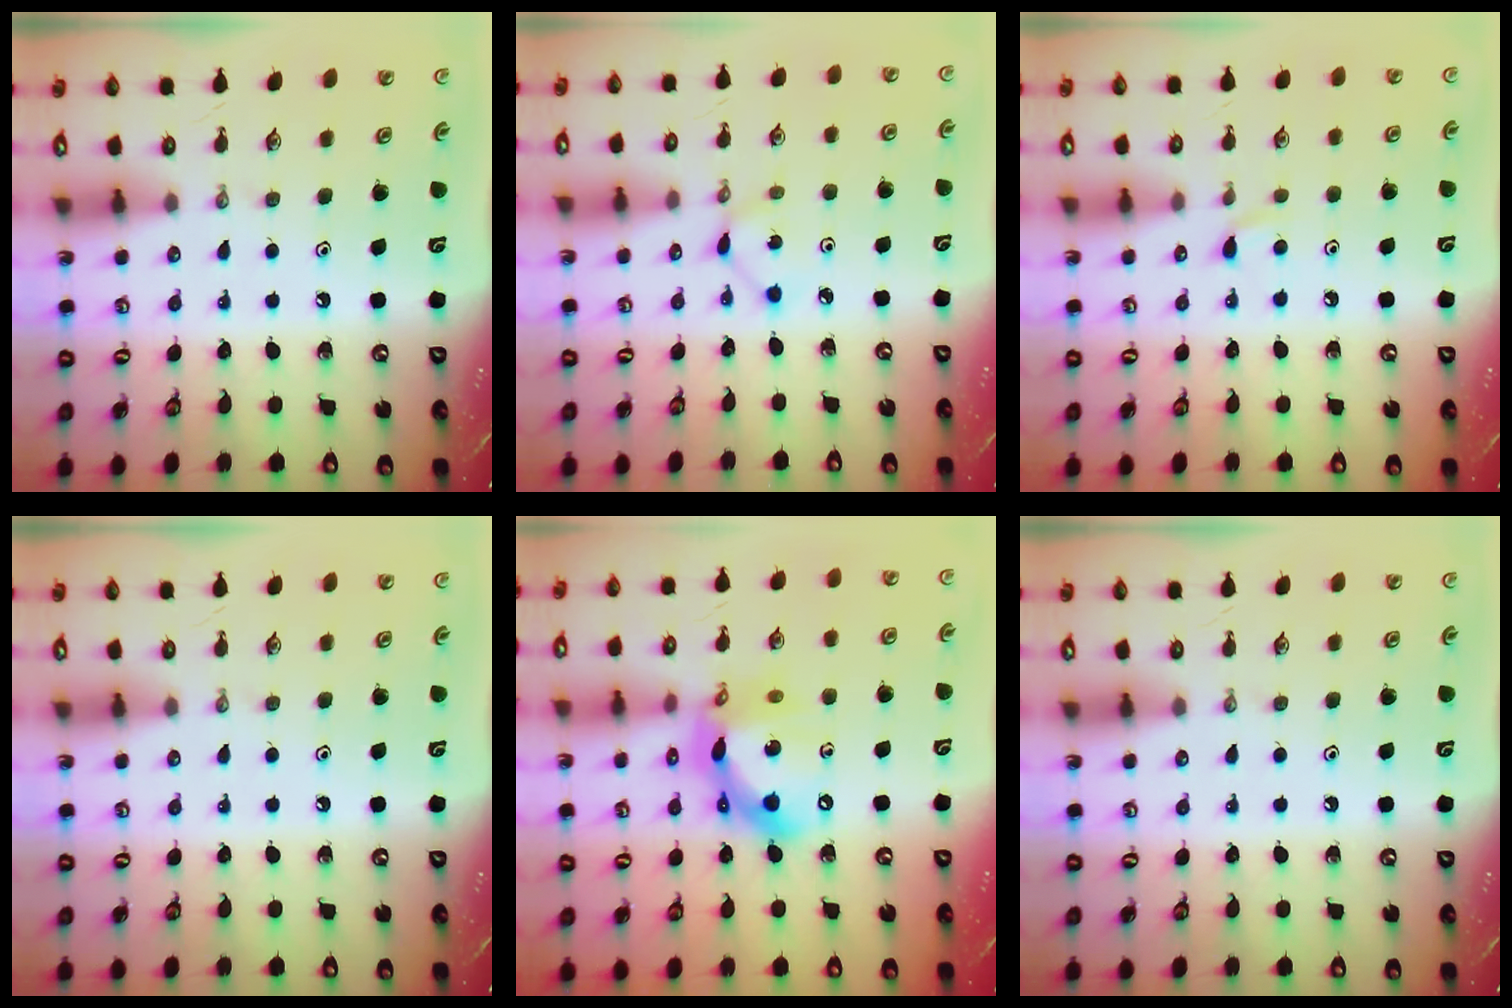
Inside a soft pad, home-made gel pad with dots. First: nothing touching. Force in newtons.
{"total": 1.7, "press": 1.7, "slide": 0.1}
{"total": 5.0, "press": 4.9, "slide": 0.6}
{"total": 0.0}
{"total": 14.4, "press": 14.3, "slide": 1.6}
{"total": 0.0}